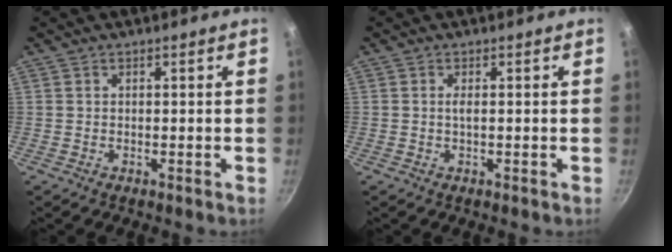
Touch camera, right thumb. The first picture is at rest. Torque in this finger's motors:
{"motor_torque": [0.63, 0.13, 0.62, -0.11, 0.01]}